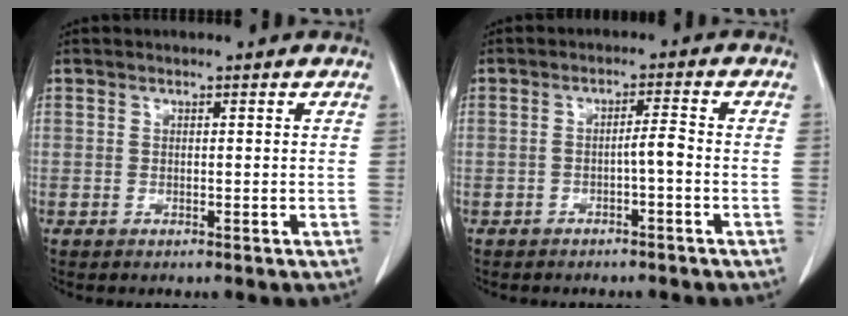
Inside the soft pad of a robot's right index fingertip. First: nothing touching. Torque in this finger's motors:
{"motor_torque": [0.42, -0.37, 0.24, 0.05]}